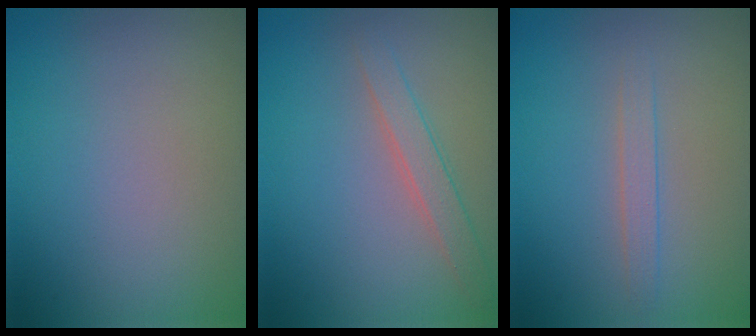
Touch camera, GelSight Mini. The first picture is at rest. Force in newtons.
{"total": 2.1, "press": 2.1, "slide": 0.0}
{"total": 1.3, "press": 1.3, "slide": 0.0}